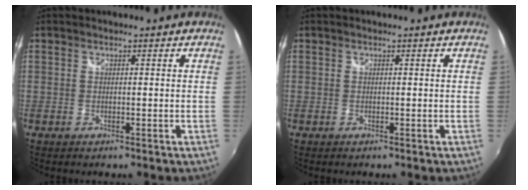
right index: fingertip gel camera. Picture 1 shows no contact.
{"total": 0.0}